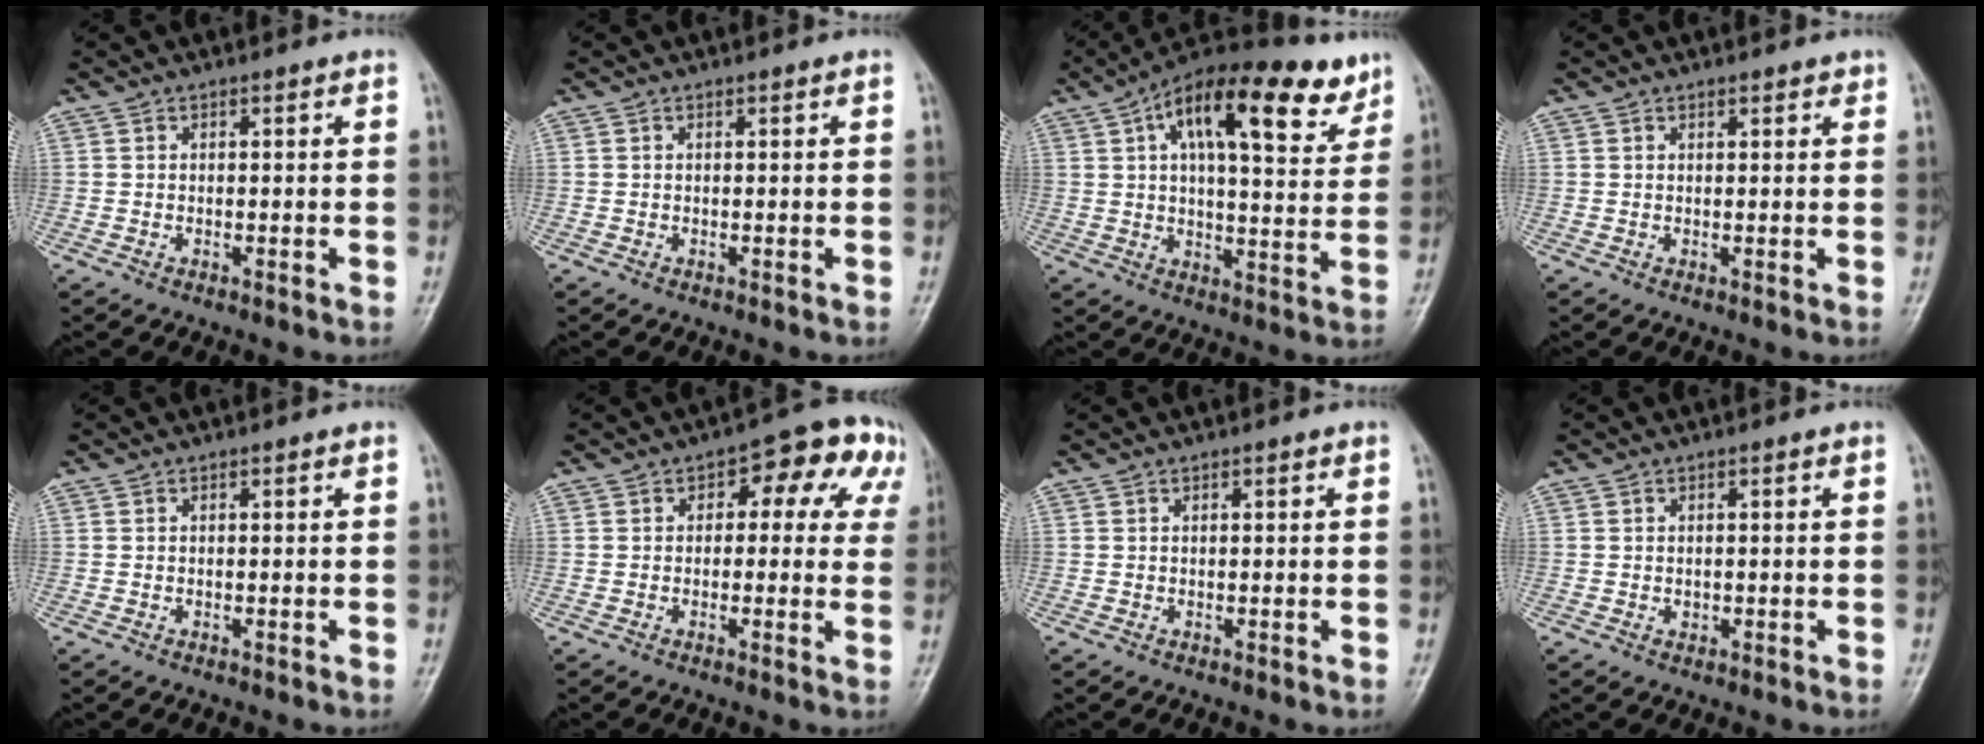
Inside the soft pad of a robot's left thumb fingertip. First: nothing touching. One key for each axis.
{"total": 0.0}
{"total": 19.8, "fx": 10.4, "fy": 8.0, "fz": 14.9, "tx": -0.201, "ty": -0.010, "tz": 0.157}
{"total": 1.3, "fx": 0.9, "fy": 0.6, "fz": 0.7, "tx": -0.004, "ty": -0.003, "tz": 0.009}
{"total": 0.0}
{"total": 10.7, "fx": 3.6, "fy": 6.4, "fz": 7.7, "tx": -0.030, "ty": 0.022, "tz": 0.032}
{"total": 0.6, "fx": 0.2, "fy": 0.2, "fz": 0.5, "tx": -0.005, "ty": 0.001, "tz": 0.002}
{"total": 0.8, "fx": -0.2, "fy": 0.7, "fz": 0.3, "tx": 0.000, "ty": 0.001, "tz": -0.002}